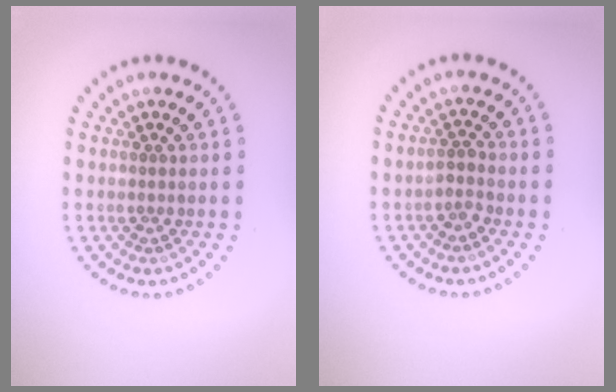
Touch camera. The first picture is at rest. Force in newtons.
{"total": 1.2, "press": 0.9, "slide": 0.8}